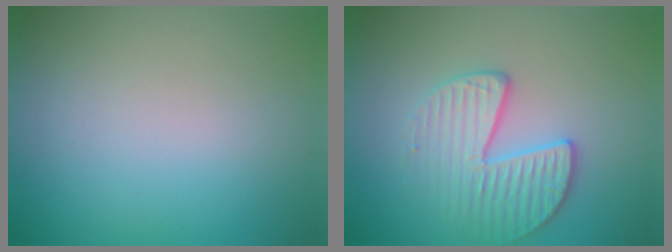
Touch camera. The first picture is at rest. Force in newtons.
{"total": 3.4, "press": 3.3, "slide": 1.0}